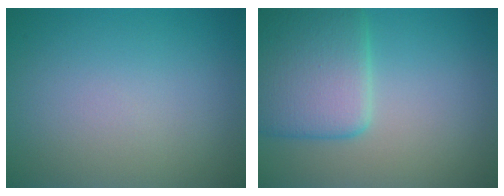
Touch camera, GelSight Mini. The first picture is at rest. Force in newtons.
{"total": 6.2, "press": 6.2, "slide": 0.2}